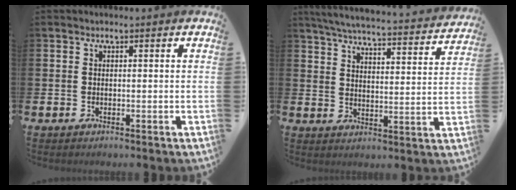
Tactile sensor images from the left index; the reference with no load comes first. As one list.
[{"total": 5.8, "force": [5.5, 0.5, 1.7], "torque": [-0.050, -0.043, 0.092]}]